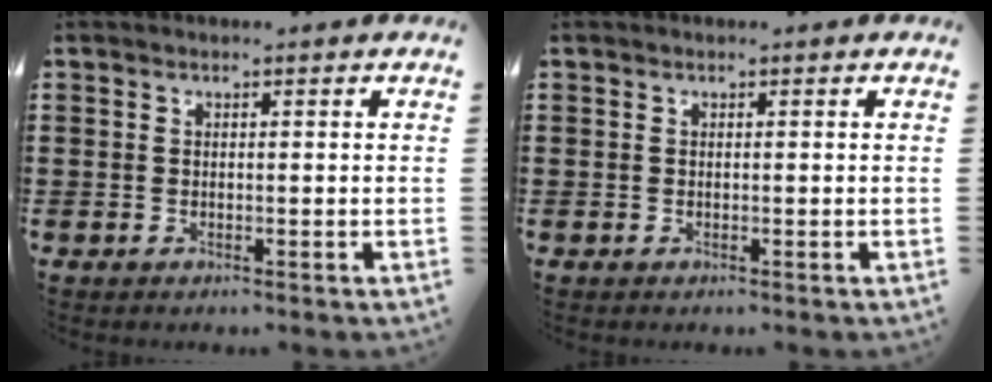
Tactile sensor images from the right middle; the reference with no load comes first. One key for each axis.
{"total": 0.0}